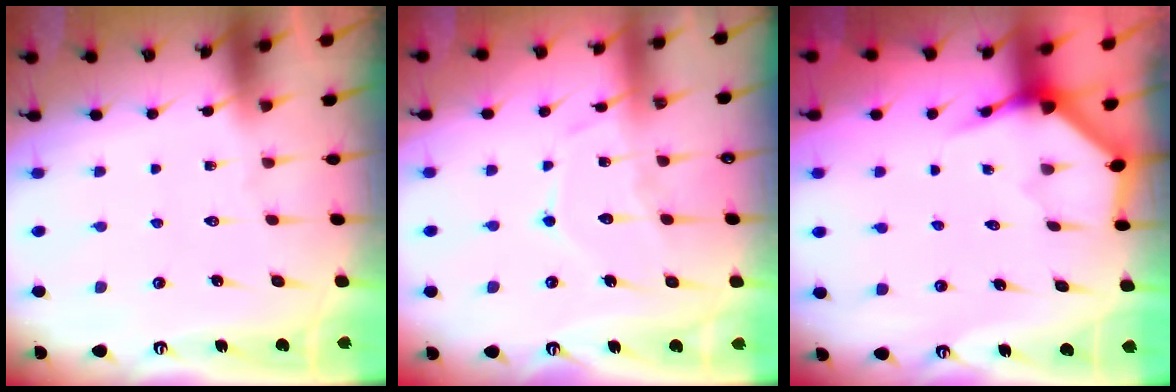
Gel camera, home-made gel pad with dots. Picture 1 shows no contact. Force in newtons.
{"total": 9.7, "press": 9.7, "slide": 0.8}
{"total": 4.0, "press": 3.9, "slide": 0.4}